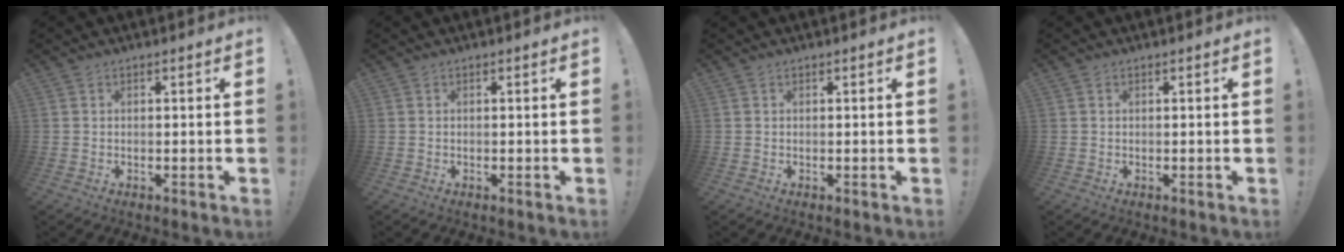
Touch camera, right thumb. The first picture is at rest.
{"total": 0.0}
{"total": 0.0}
{"total": 0.0}